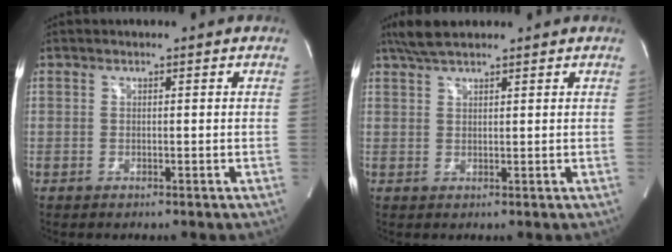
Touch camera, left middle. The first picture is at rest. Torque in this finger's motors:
{"motor_torque": [0.44, -0.11, -0.05, 0.04]}